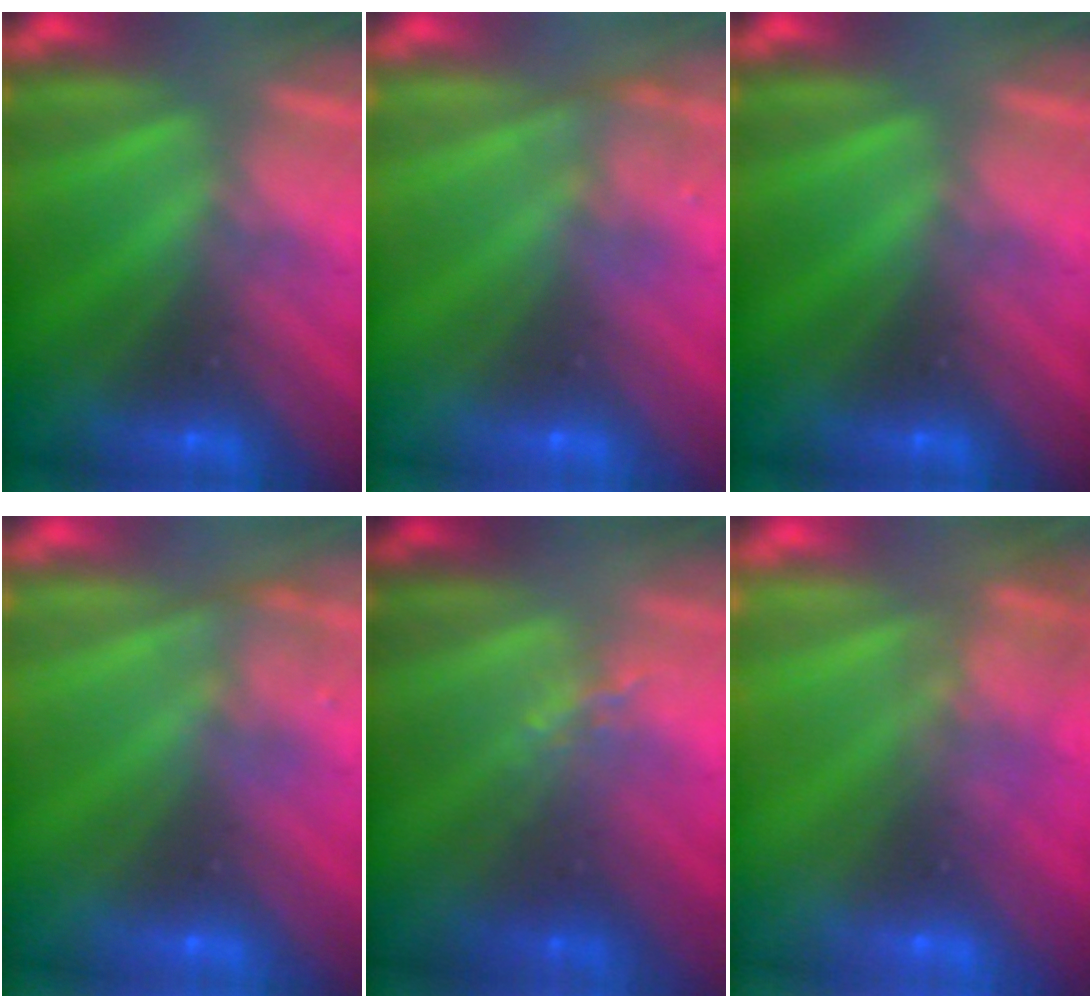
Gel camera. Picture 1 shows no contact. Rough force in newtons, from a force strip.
{"total": 2.2}
{"total": 0.0}
{"total": 2.2}
{"total": 1.3}
{"total": 8.0}